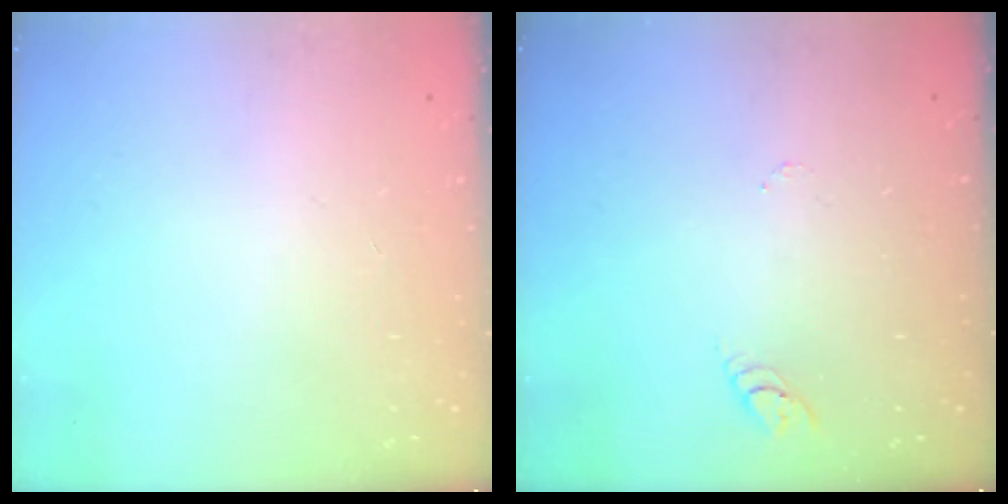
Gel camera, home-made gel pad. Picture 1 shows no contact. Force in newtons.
{"total": 2.9, "press": 2.9, "slide": 0.3}